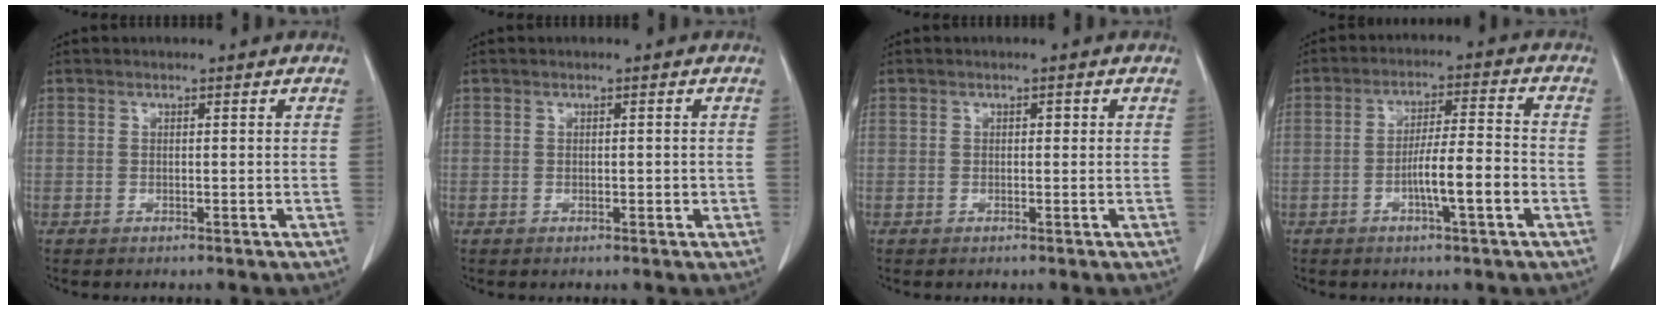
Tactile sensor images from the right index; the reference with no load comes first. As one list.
[{"total": 1.0, "force": [-0.2, 0.5, 0.8], "torque": [-0.010, 0.000, -0.002]}, {"total": 0.6, "force": [0.1, 0.4, 0.4], "torque": [-0.006, 0.005, 0.000]}, {"total": 7.7, "force": [-2.7, 0.4, 7.2], "torque": [-0.126, 0.006, -0.047]}]